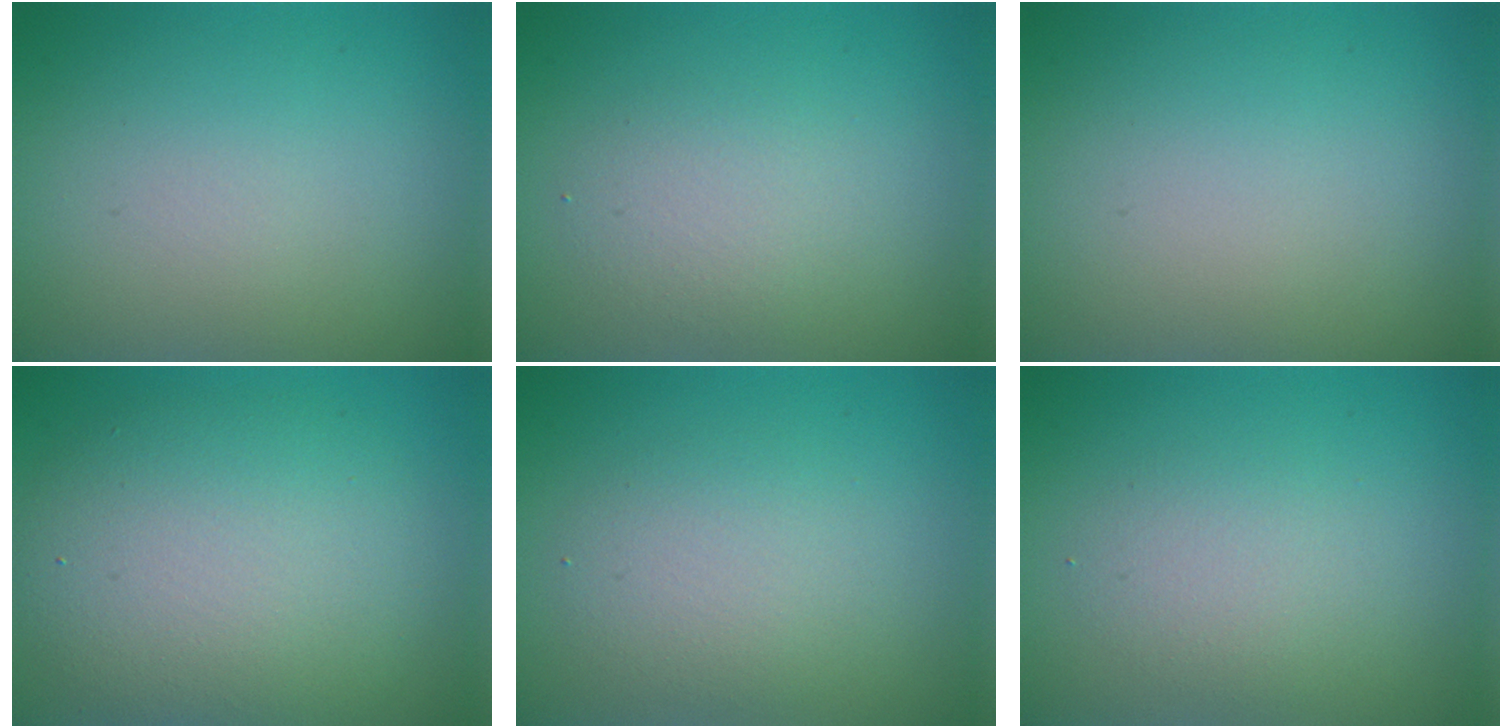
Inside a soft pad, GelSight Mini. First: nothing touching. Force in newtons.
{"total": 2.1, "press": 2.1, "slide": 0.1}
{"total": 0.0}
{"total": 7.6, "press": 7.6, "slide": 0.4}
{"total": 2.9, "press": 2.9, "slide": 0.1}
{"total": 2.2, "press": 2.2, "slide": 0.1}